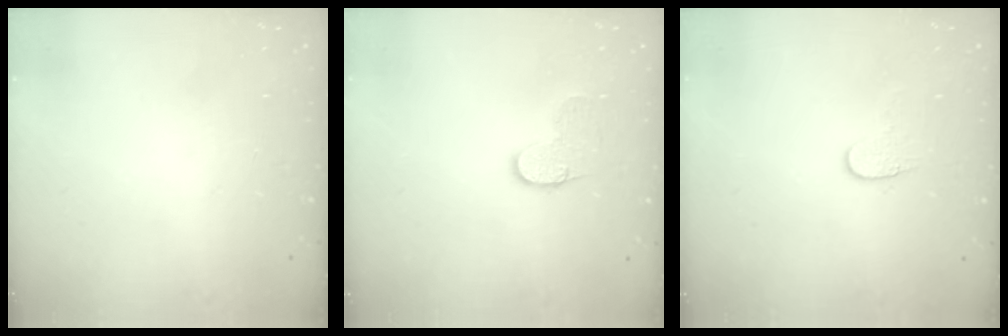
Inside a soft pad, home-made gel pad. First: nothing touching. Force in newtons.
{"total": 6.3, "press": 6.3, "slide": 0.3}
{"total": 4.5, "press": 4.5, "slide": 0.4}